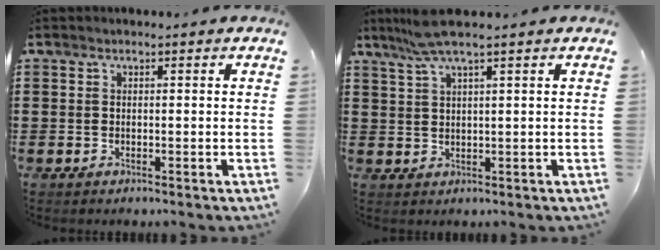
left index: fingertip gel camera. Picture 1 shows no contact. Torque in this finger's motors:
{"motor_torque": [0.59, -0.67, 0.35, 0.14]}